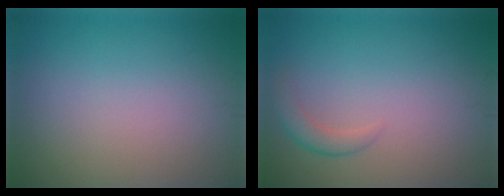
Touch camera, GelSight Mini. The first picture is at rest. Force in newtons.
{"total": 1.6, "press": 1.6, "slide": 0.1}